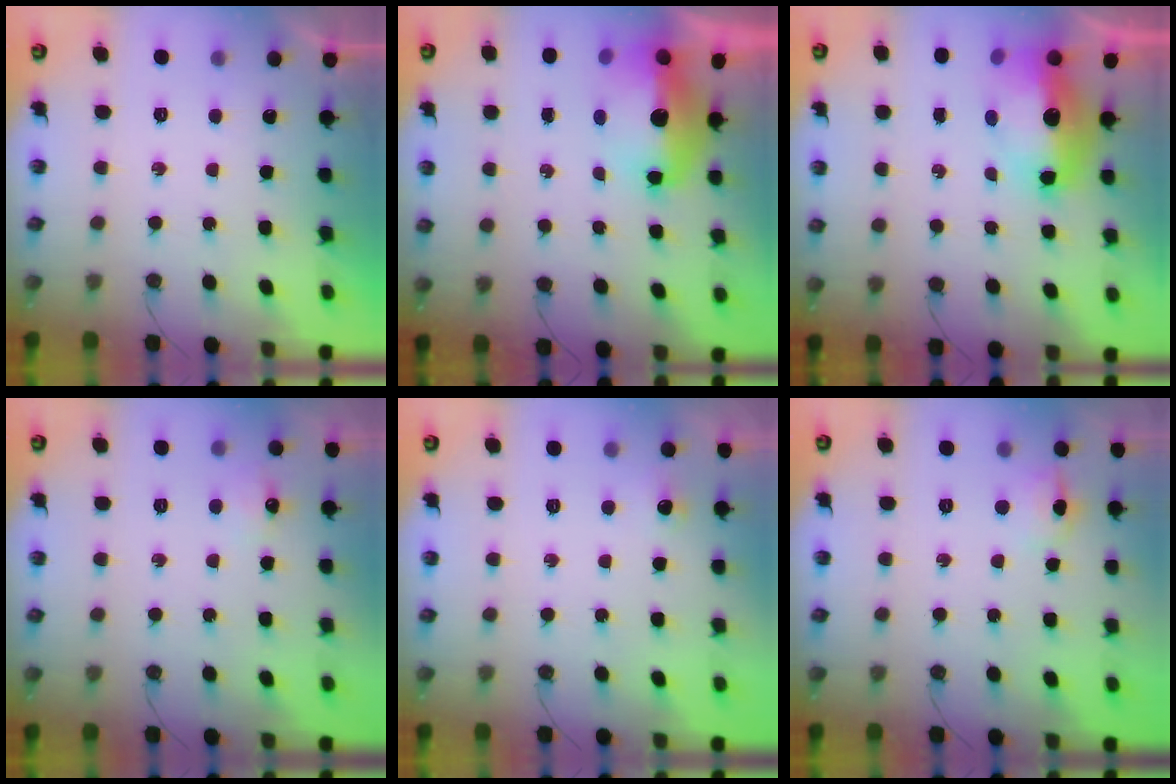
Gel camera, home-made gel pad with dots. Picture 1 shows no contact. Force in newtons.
{"total": 13.7, "press": 13.6, "slide": 1.7}
{"total": 12.3, "press": 12.2, "slide": 1.3}
{"total": 4.9, "press": 4.8, "slide": 0.7}
{"total": 4.8, "press": 4.7, "slide": 1.0}
{"total": 5.2, "press": 4.9, "slide": 1.6}